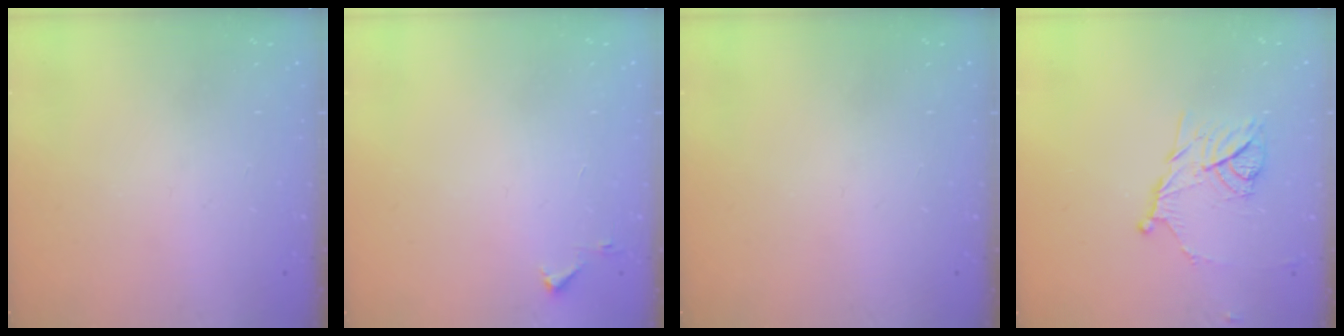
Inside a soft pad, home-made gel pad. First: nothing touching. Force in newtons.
{"total": 3.1, "press": 3.0, "slide": 0.3}
{"total": 0.0}
{"total": 11.4, "press": 11.3, "slide": 0.7}